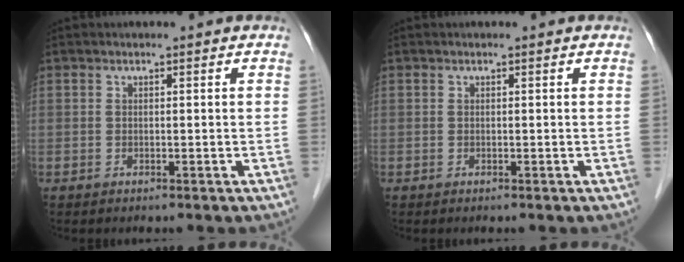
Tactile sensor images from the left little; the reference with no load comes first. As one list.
[{"total": 0.0}]